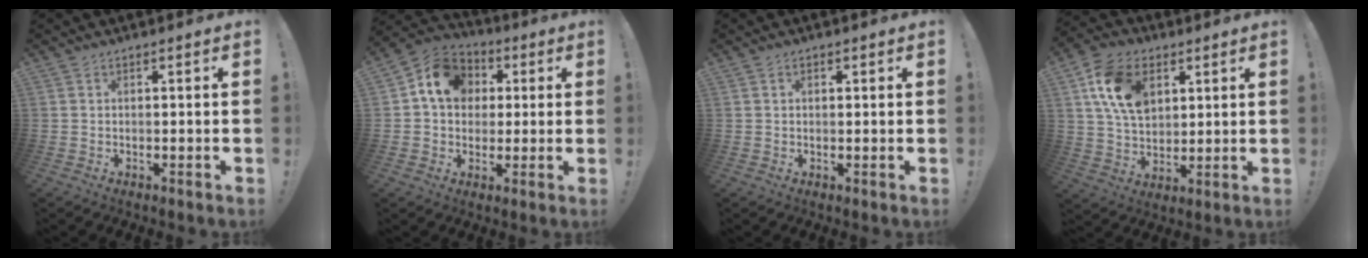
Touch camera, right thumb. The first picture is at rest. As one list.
[{"total": 12.5, "force": [3.0, 10.5, 6.1], "torque": [-0.081, 0.002, 0.063]}, {"total": 1.0, "force": [0.4, 0.8, 0.5], "torque": [-0.007, 0.002, 0.006]}, {"total": 15.7, "force": [6.0, 10.8, 9.7], "torque": [-0.163, -0.011, 0.119]}]